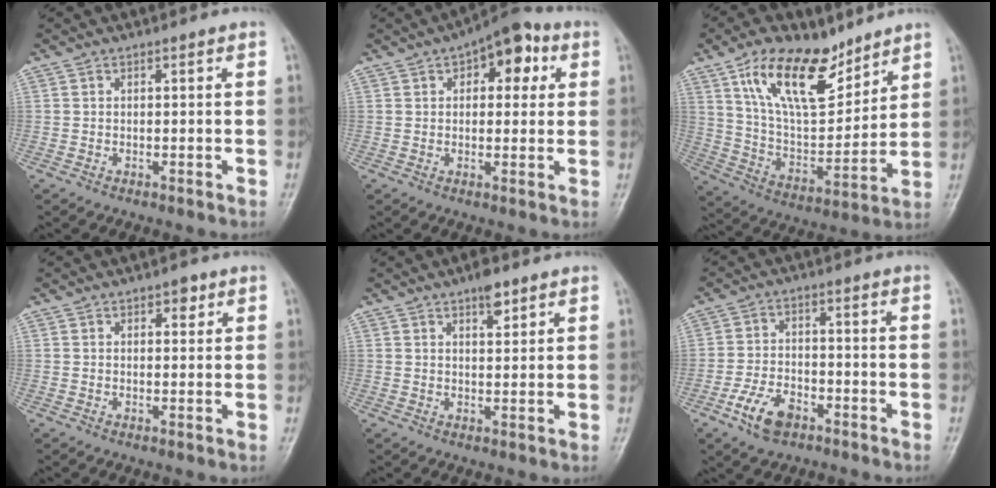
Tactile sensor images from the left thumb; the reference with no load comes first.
{"total": 10.4, "force": [4.0, 5.6, 7.8], "torque": [-0.064, 0.010, 0.044]}
{"total": 18.0, "force": [11.1, 8.5, 11.4], "torque": [-0.154, -0.059, 0.207]}
{"total": 2.6, "force": [1.5, 1.5, 1.6], "torque": [-0.007, -0.005, 0.019]}
{"total": 4.0, "force": [2.7, 1.5, 2.6], "torque": [-0.028, -0.013, 0.040]}
{"total": 7.2, "force": [-3.9, 4.2, 4.4], "torque": [-0.077, 0.017, -0.072]}